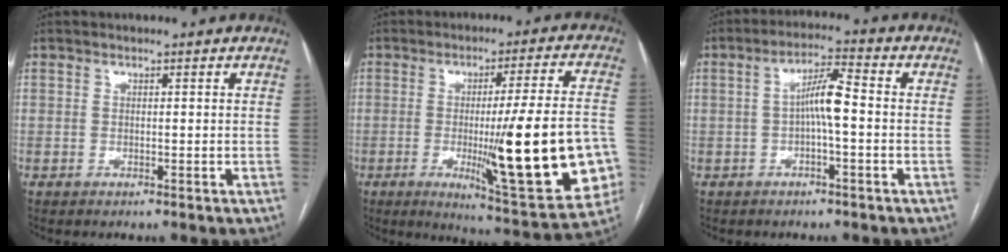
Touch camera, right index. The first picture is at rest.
{"total": 21.6, "force": [-4.3, 2.1, 21.0], "torque": [-0.243, -0.010, -0.048]}
{"total": 5.6, "force": [-0.5, 0.7, 5.5], "torque": [-0.099, 0.018, -0.010]}